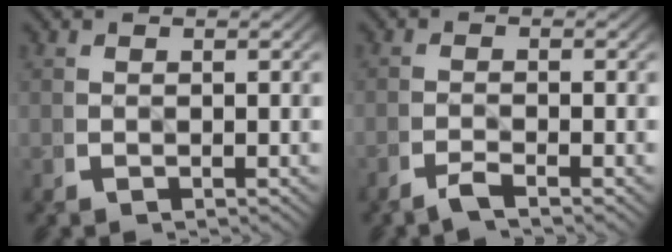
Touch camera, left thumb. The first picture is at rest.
{"total": 1.7, "force": [-1.3, 0.1, 1.1], "torque": [-0.022, -0.001, -0.032]}